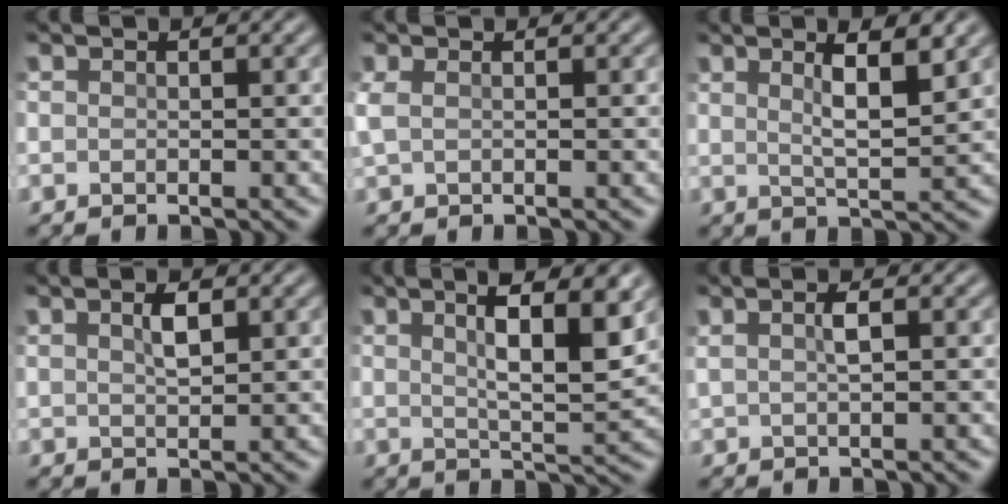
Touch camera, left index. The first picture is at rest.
{"total": 1.4, "force": [0.5, 0.7, 1.2], "torque": [-0.031, 0.002, 0.008]}
{"total": 4.5, "force": [2.0, 0.9, 3.9], "torque": [-0.064, -0.002, 0.031]}
{"total": 1.8, "force": [0.8, 0.6, 1.5], "torque": [-0.032, 0.001, 0.016]}
{"total": 7.6, "force": [3.0, 1.9, 6.8], "torque": [-0.097, 0.005, 0.048]}
{"total": 1.6, "force": [0.5, 0.4, 1.5], "torque": [-0.029, 0.001, 0.008]}